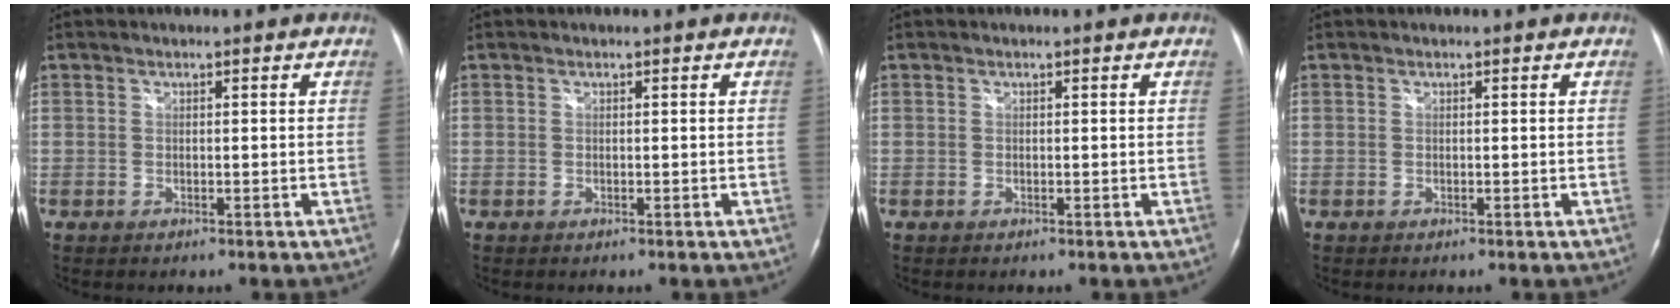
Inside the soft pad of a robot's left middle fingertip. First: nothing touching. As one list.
[{"total": 0.0}, {"total": 0.0}, {"total": 0.0}]